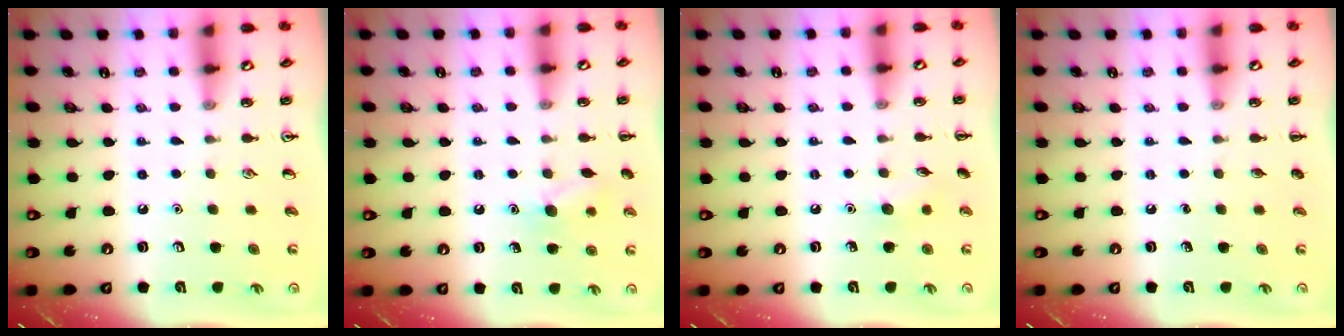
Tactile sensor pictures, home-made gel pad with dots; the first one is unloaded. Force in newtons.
{"total": 7.8, "press": 7.8, "slide": 1.2}
{"total": 5.9, "press": 5.6, "slide": 1.7}
{"total": 0.0}